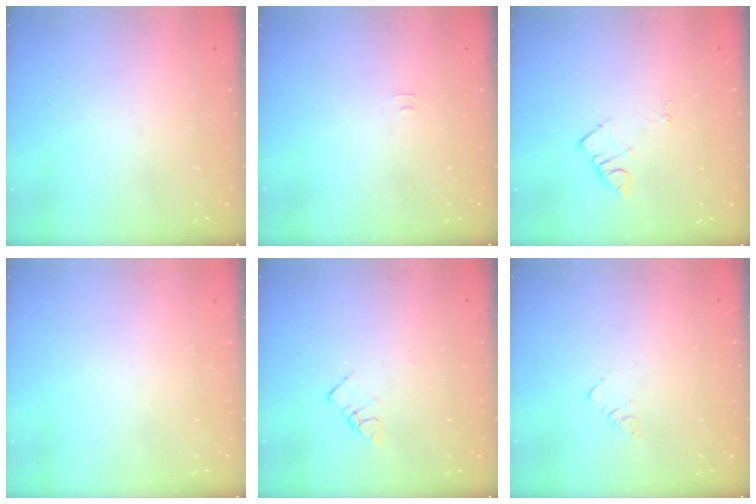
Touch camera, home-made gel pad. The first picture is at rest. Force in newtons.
{"total": 3.8, "press": 3.8, "slide": 0.5}
{"total": 3.8, "press": 3.7, "slide": 0.5}
{"total": 1.8, "press": 1.7, "slide": 0.1}
{"total": 3.3, "press": 3.3, "slide": 0.4}
{"total": 2.9, "press": 2.9, "slide": 0.4}